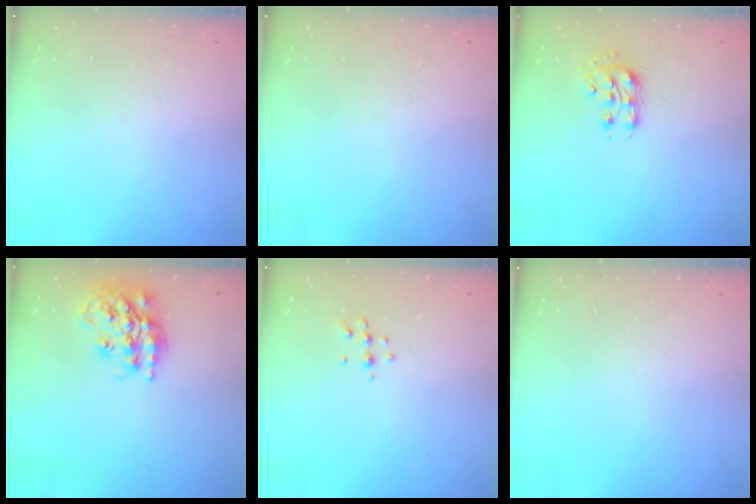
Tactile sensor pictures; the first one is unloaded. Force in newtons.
{"total": 0.0}
{"total": 8.1, "press": 8.0, "slide": 1.0}
{"total": 20.4, "press": 20.3, "slide": 1.7}
{"total": 5.7, "press": 5.6, "slide": 1.0}
{"total": 0.0}